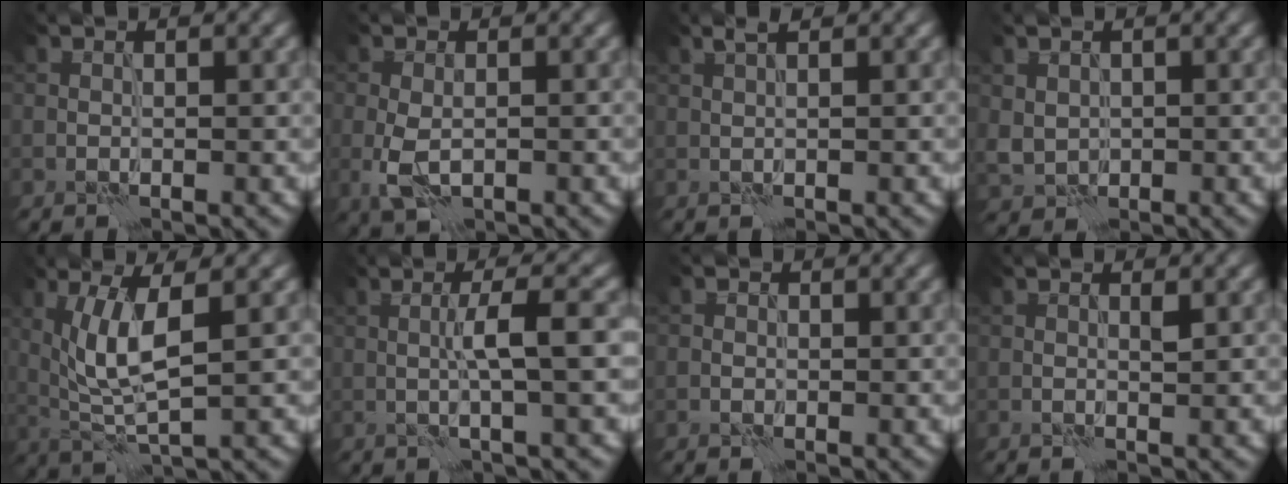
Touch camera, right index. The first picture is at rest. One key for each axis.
{"total": 3.2, "fx": -0.6, "fy": 1.9, "fz": 2.5, "tx": -0.059, "ty": -0.011, "tz": -0.009}
{"total": 1.1, "fx": 0.7, "fy": 0.1, "fz": 0.9, "tx": -0.020, "ty": 0.002, "tz": 0.010}
{"total": 2.2, "fx": 0.6, "fy": 2.0, "fz": 0.9, "tx": -0.024, "ty": 0.001, "tz": 0.016}
{"total": 5.2, "fx": 1.3, "fy": 1.4, "fz": 4.9, "tx": -0.105, "ty": -0.003, "tz": 0.030}
{"total": 3.6, "fx": 0.1, "fy": 0.2, "fz": 3.5, "tx": -0.060, "ty": 0.007, "tz": -0.001}
{"total": 0.7, "fx": -0.2, "fy": 0.6, "fz": 0.1, "tx": 0.000, "ty": -0.002, "tz": -0.005}
{"total": 0.7, "fx": 0.2, "fy": 0.2, "fz": 0.7, "tx": -0.010, "ty": -0.001, "tz": 0.001}